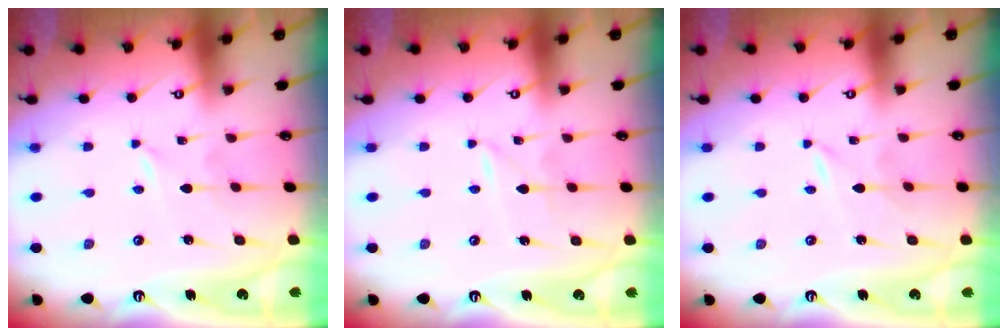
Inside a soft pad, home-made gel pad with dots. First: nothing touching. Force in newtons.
{"total": 1.6, "press": 1.6, "slide": 0.2}
{"total": 0.0}